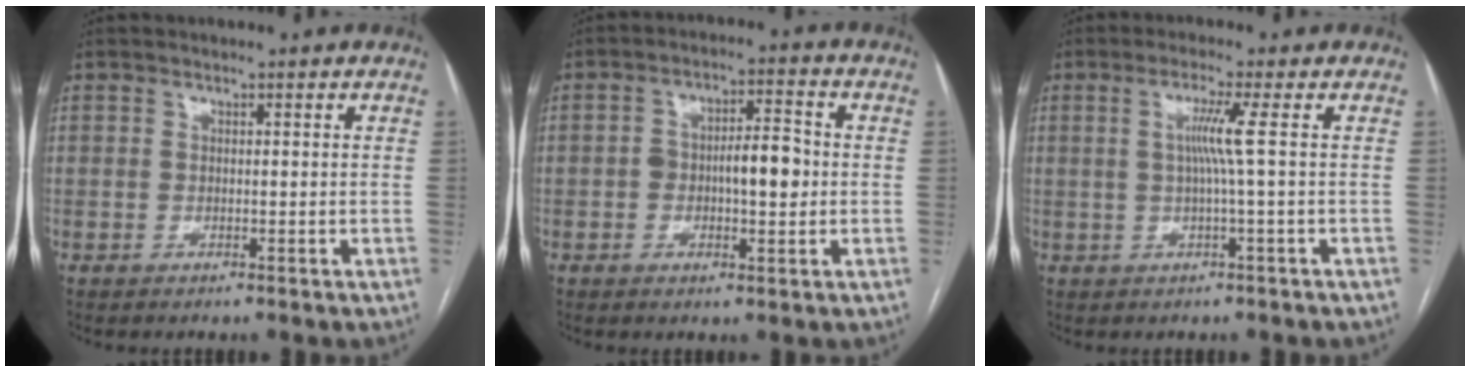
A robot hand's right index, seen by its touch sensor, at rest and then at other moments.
{"total": 6.6, "force": [-0.6, 2.4, 6.2], "torque": [-0.102, 0.018, -0.008]}
{"total": 4.1, "force": [0.4, -1.3, 3.8], "torque": [-0.077, 0.001, 0.009]}